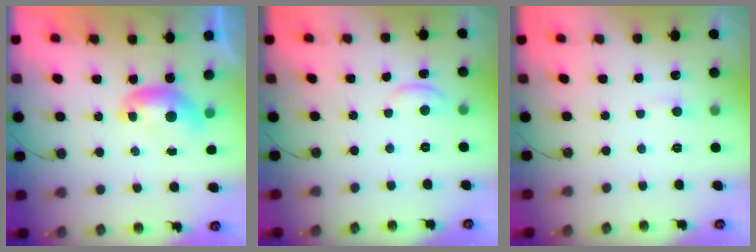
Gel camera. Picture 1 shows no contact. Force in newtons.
{"total": 1.1, "press": 0.9, "slide": 0.5}
{"total": 1.9, "press": 1.8, "slide": 0.4}